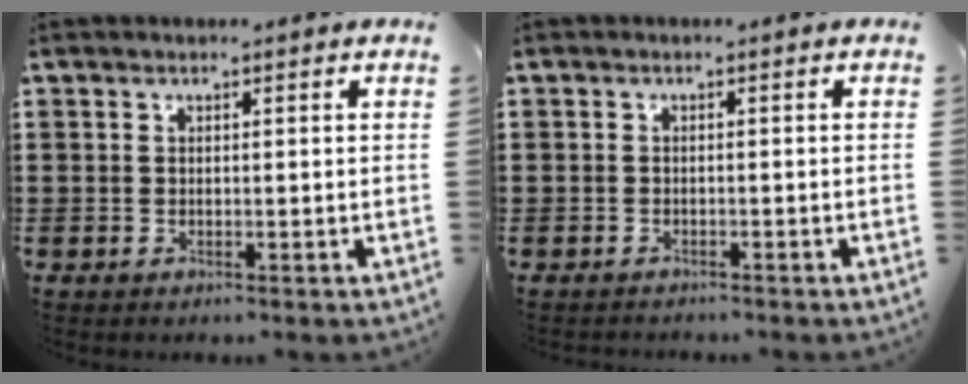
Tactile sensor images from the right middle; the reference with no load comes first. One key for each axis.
{"total": 0.8, "fx": -0.8, "fy": 0.3, "fz": -0.1, "tx": 0.002, "ty": 0.003, "tz": -0.018}